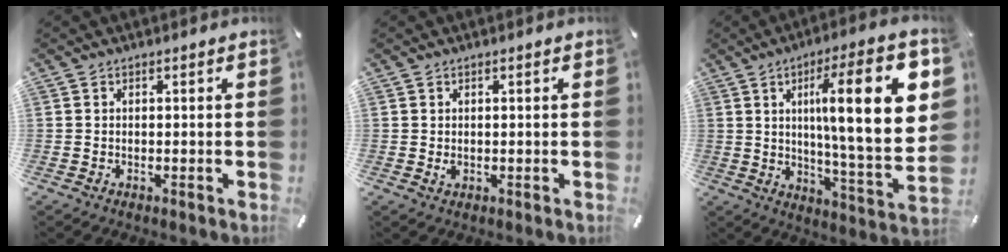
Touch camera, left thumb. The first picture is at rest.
{"total": 1.4, "force": [0.2, 0.6, 1.2], "torque": [-0.032, -0.002, 0.000]}
{"total": 24.0, "force": [6.6, 5.0, 22.5], "torque": [-0.344, -0.030, 0.086]}